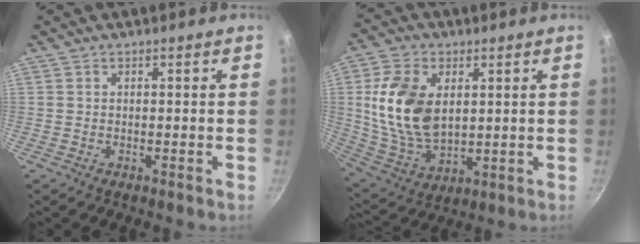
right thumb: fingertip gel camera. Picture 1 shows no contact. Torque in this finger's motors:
{"motor_torque": [0.36, 0.51, 1.70, 0.03, 0.43]}